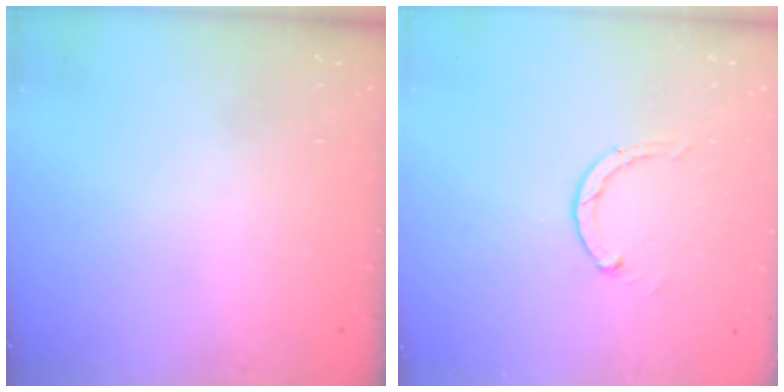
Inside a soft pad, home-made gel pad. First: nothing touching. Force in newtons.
{"total": 2.8, "press": 2.8, "slide": 0.5}